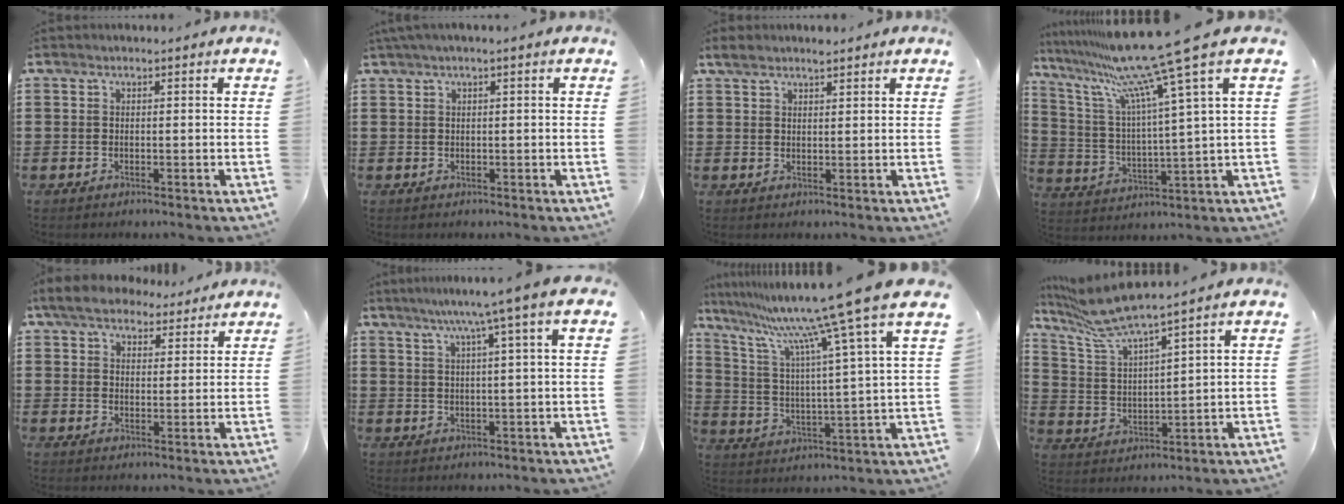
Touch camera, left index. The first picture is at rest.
{"total": 1.2, "force": [0.2, -0.1, 1.1], "torque": [-0.018, -0.004, 0.005]}
{"total": 2.7, "force": [2.2, 0.8, 1.4], "torque": [-0.031, 0.005, 0.041]}
{"total": 14.9, "force": [11.0, -0.5, 10.1], "torque": [-0.228, -0.061, 0.176]}
{"total": 5.7, "force": [4.9, 2.3, 1.8], "torque": [-0.047, -0.006, 0.088]}
{"total": 6.0, "force": [3.3, -0.8, 4.9], "torque": [-0.106, -0.008, 0.050]}
{"total": 13.5, "force": [11.0, -0.8, 7.9], "torque": [-0.188, -0.069, 0.172]}
{"total": 7.2, "force": [6.3, 0.4, 3.5], "torque": [-0.096, -0.030, 0.108]}